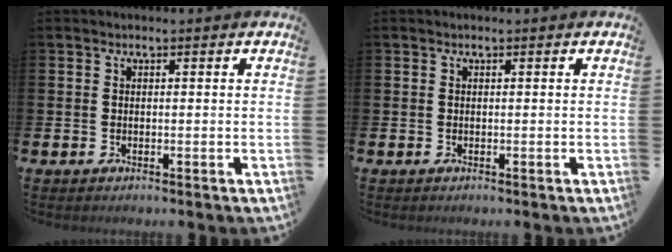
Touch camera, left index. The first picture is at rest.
{"total": 0.0}